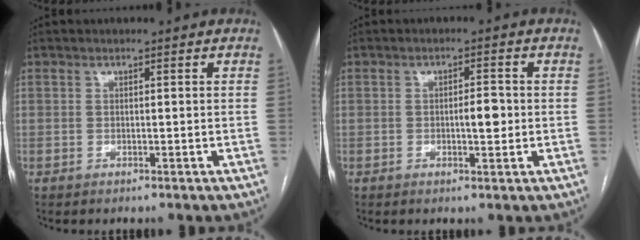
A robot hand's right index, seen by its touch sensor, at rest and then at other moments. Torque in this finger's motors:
{"motor_torque": [0.66, -0.07, 0.37, 0.07]}